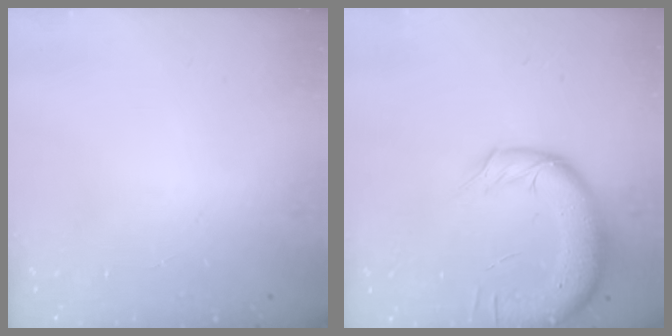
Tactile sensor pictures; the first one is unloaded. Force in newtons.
{"total": 13.9, "press": 13.4, "slide": 3.7}